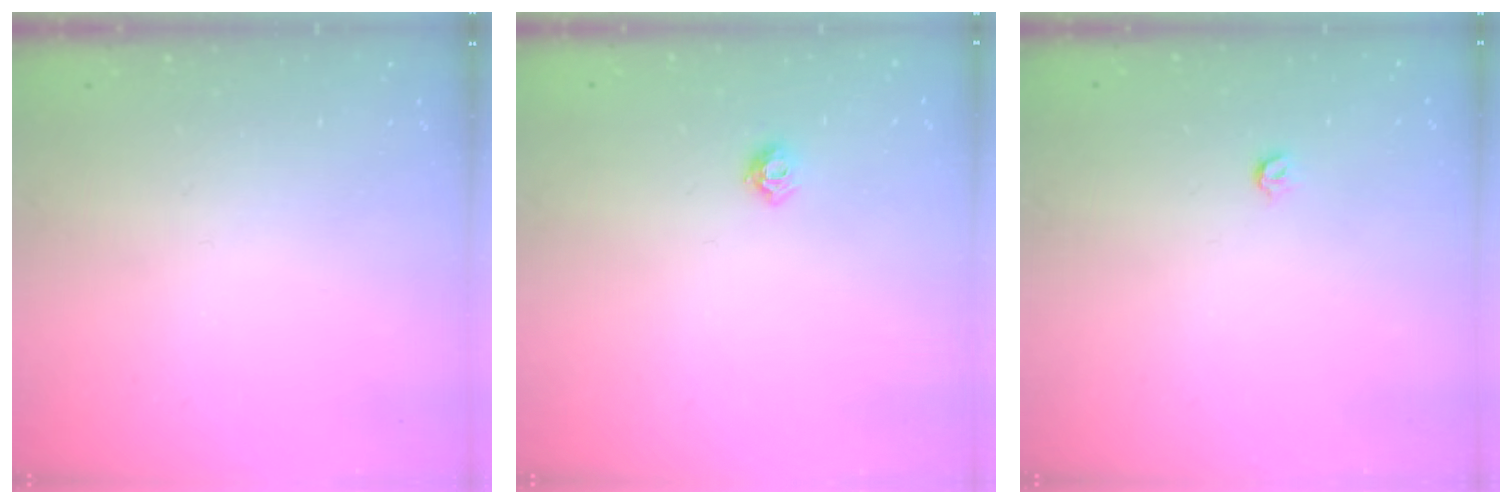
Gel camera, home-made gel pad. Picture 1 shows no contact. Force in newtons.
{"total": 6.1, "press": 6.0, "slide": 0.9}
{"total": 3.6, "press": 3.6, "slide": 0.7}